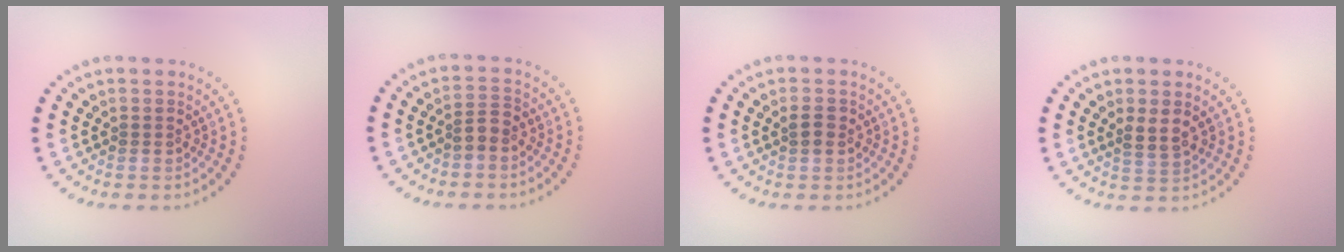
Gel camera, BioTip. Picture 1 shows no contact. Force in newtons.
{"total": 1.7, "press": 1.5, "slide": 0.9}
{"total": 1.5, "press": 1.5, "slide": 0.1}
{"total": 2.0, "press": 1.7, "slide": 0.9}